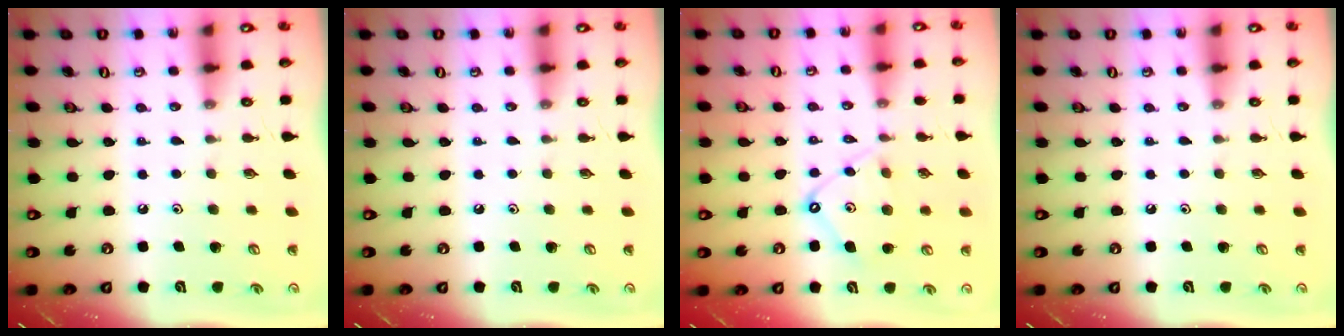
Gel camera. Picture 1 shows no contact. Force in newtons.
{"total": 0.0}
{"total": 10.1, "press": 10.1, "slide": 1.1}
{"total": 0.0}